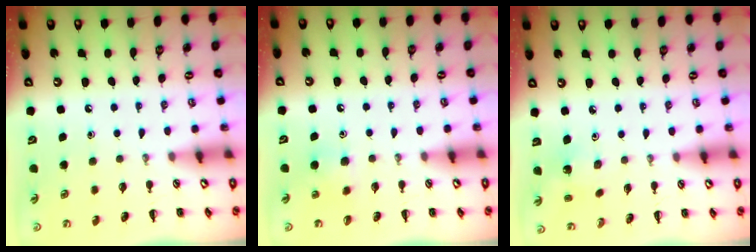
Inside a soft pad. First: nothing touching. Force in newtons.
{"total": 5.9, "press": 5.8, "slide": 1.5}
{"total": 1.9, "press": 1.8, "slide": 0.6}